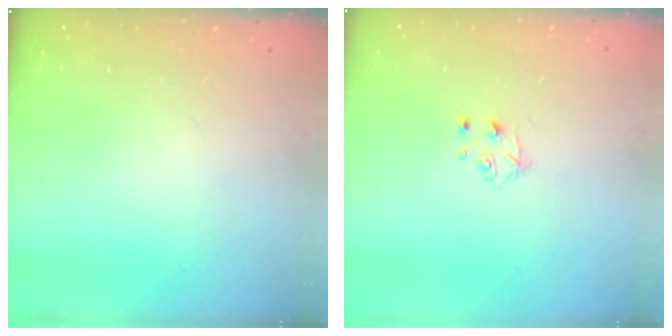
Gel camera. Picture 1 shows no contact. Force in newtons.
{"total": 4.0, "press": 3.9, "slide": 0.4}